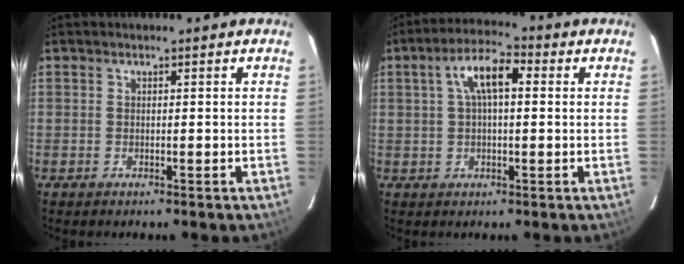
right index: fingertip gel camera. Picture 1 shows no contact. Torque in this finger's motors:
{"motor_torque": [0.27, 0.06, 0.20, 0.08]}